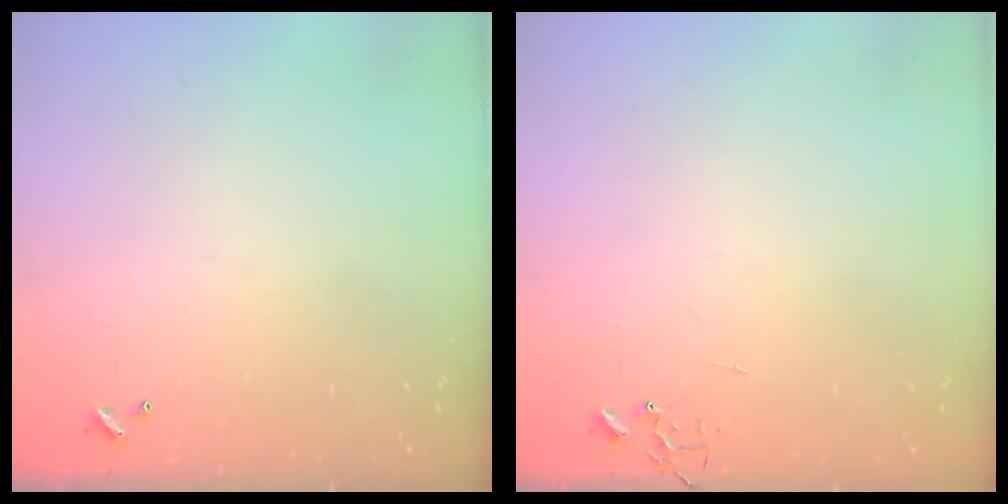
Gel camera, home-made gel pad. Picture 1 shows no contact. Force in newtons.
{"total": 0.0}